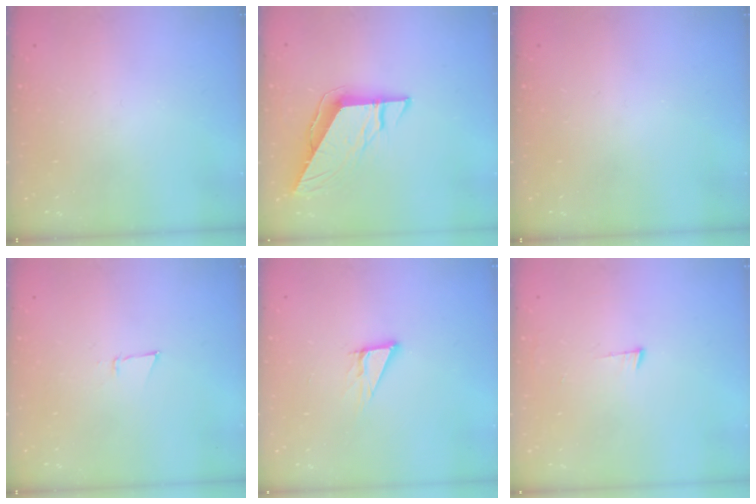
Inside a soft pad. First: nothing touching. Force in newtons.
{"total": 9.0, "press": 9.0, "slide": 0.5}
{"total": 0.0}
{"total": 3.4, "press": 3.4, "slide": 0.6}
{"total": 5.6, "press": 5.6, "slide": 0.3}
{"total": 2.8, "press": 2.7, "slide": 0.5}